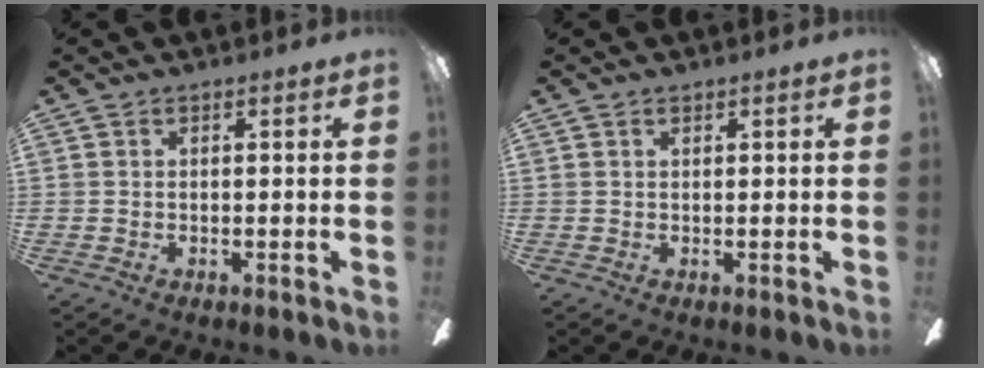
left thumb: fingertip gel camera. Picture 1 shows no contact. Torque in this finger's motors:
{"motor_torque": [-0.06, -0.11, 0.24, -0.41, 0.00]}